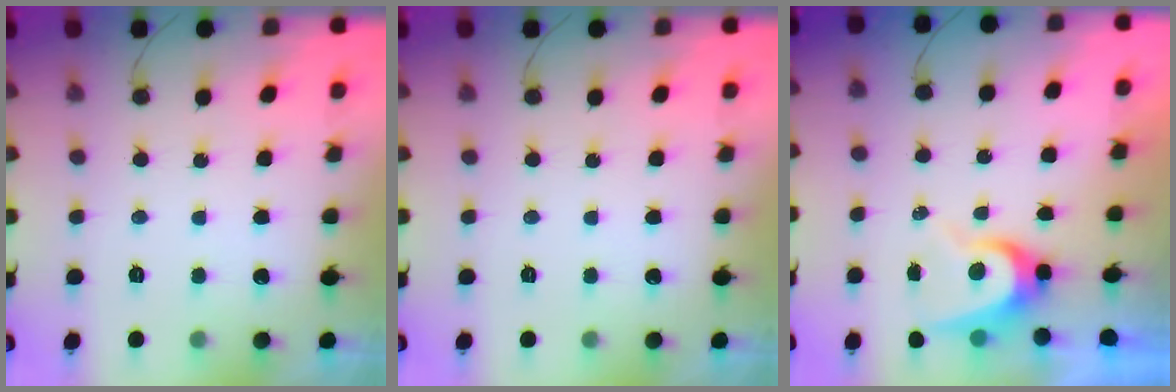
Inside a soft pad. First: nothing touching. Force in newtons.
{"total": 0.0}
{"total": 6.4, "press": 6.4, "slide": 0.5}